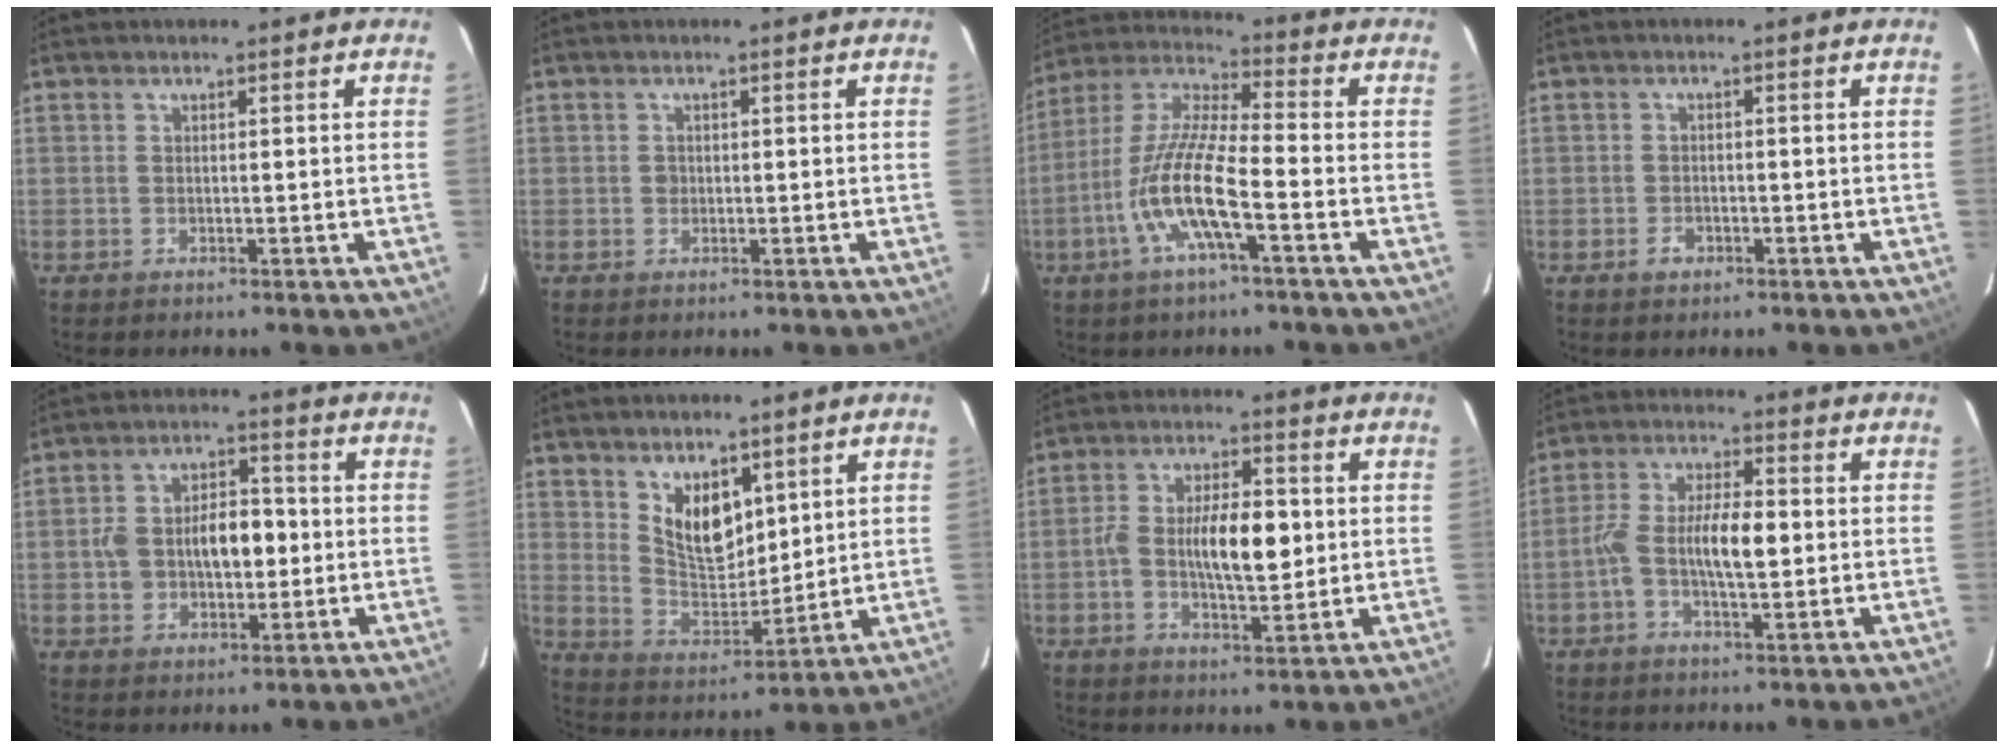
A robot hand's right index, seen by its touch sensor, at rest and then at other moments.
{"total": 1.0, "force": [-0.2, 1.0, 0.2], "torque": [0.000, 0.001, -0.002]}
{"total": 13.0, "force": [-5.2, 2.1, 11.8], "torque": [-0.243, -0.003, -0.104]}
{"total": 2.1, "force": [-1.2, 1.5, 0.7], "torque": [-0.014, 0.002, -0.019]}
{"total": 9.9, "force": [-0.7, 6.3, 7.6], "torque": [-0.141, 0.018, -0.007]}
{"total": 9.9, "force": [5.1, 5.6, 6.3], "torque": [-0.104, -0.004, 0.108]}
{"total": 10.5, "force": [-0.4, 4.5, 9.5], "torque": [-0.179, 0.010, -0.008]}
{"total": 8.2, "force": [-1.1, 2.8, 7.7], "torque": [-0.151, 0.013, -0.023]}